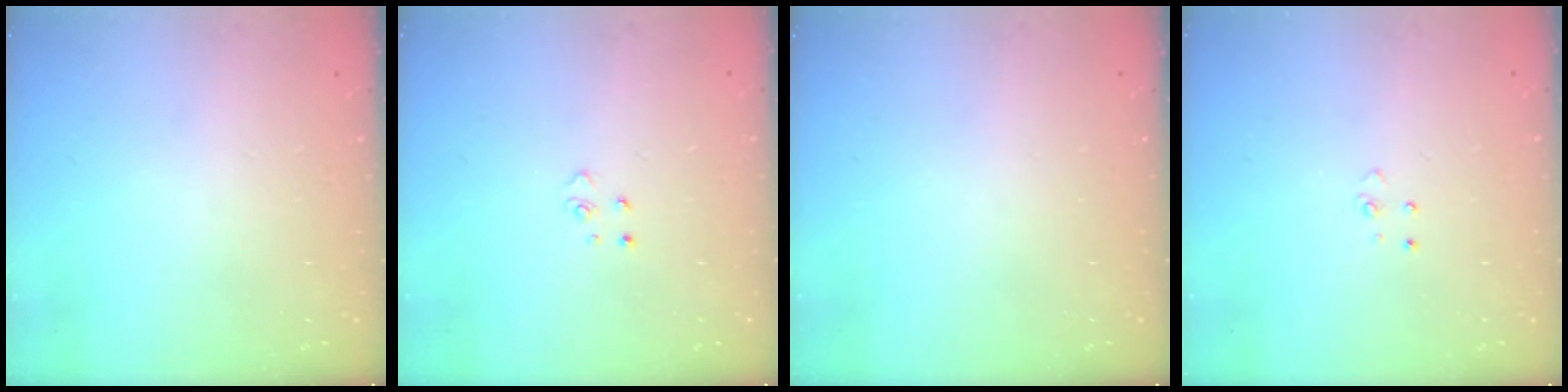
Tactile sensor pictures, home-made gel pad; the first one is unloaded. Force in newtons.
{"total": 2.6, "press": 2.6, "slide": 0.3}
{"total": 0.0}
{"total": 3.8, "press": 3.8, "slide": 0.3}